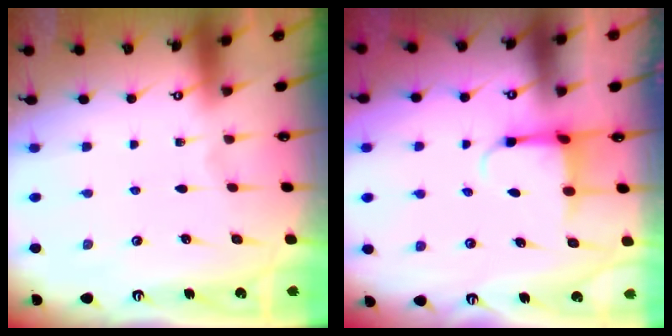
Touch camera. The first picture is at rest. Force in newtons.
{"total": 3.9, "press": 3.7, "slide": 1.4}